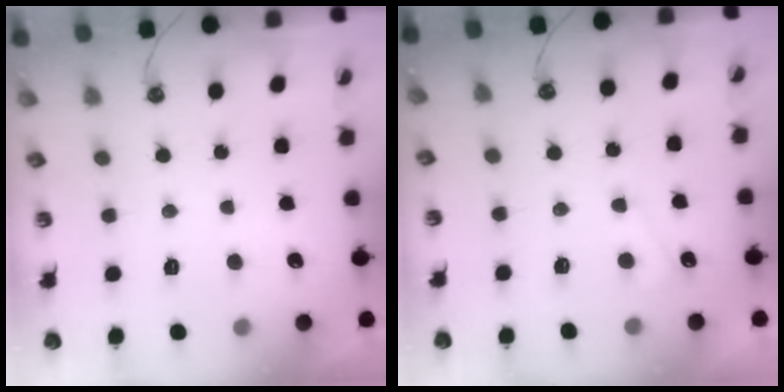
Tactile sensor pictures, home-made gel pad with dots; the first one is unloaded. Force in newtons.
{"total": 2.2, "press": 2.2, "slide": 0.5}